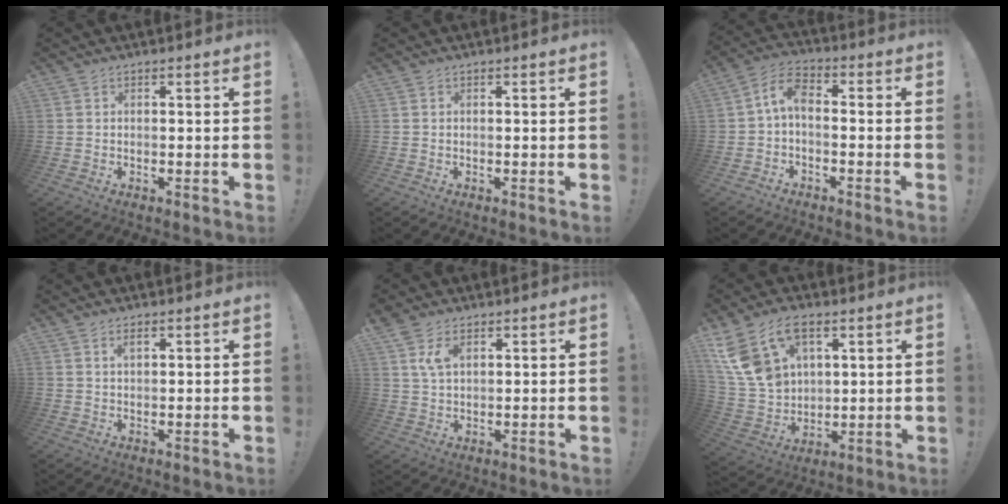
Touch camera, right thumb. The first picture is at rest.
{"total": 0.0}
{"total": 6.7, "force": [-0.5, 3.6, 5.7], "torque": [-0.112, 0.010, -0.006]}
{"total": 1.7, "force": [1.0, 0.6, 1.2], "torque": [-0.011, -0.004, 0.015]}
{"total": 6.7, "force": [3.5, 3.7, 4.3], "torque": [-0.073, -0.011, 0.067]}
{"total": 16.7, "force": [8.3, 10.6, 9.8], "torque": [-0.198, -0.042, 0.155]}